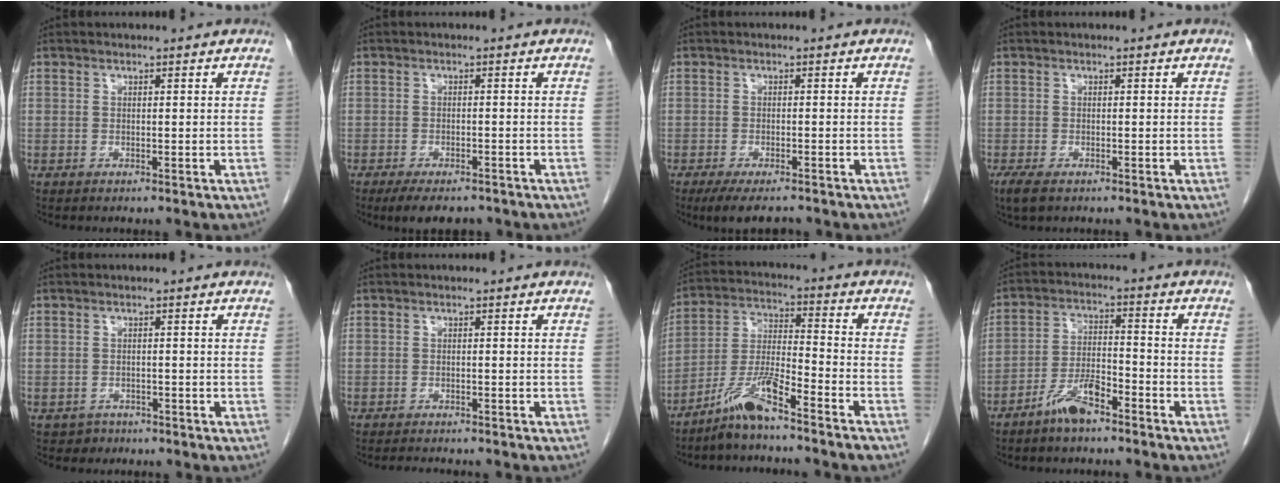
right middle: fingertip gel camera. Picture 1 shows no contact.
{"total": 6.1, "force": [-4.8, 2.3, 3.0], "torque": [-0.043, -0.006, -0.069]}
{"total": 5.7, "force": [-4.7, 1.3, 3.0], "torque": [-0.045, -0.010, -0.074]}
{"total": 2.8, "force": [-1.8, 1.1, 1.8], "torque": [-0.043, -0.008, -0.026]}
{"total": 1.8, "force": [-1.1, 1.3, -0.3], "torque": [-0.003, 0.007, -0.016]}
{"total": 3.9, "force": [-3.5, 0.8, 1.5], "torque": [-0.022, -0.005, -0.044]}
{"total": 8.9, "force": [-6.8, 0.0, 5.8], "torque": [-0.125, -0.009, -0.133]}
{"total": 6.3, "force": [-4.6, 1.5, 3.9], "torque": [-0.084, 0.003, -0.089]}